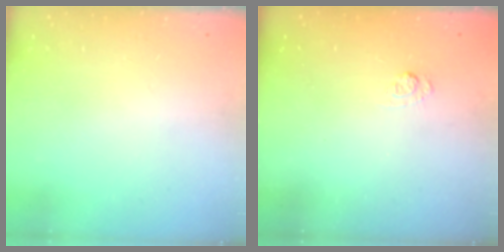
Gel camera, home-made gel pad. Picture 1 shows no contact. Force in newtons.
{"total": 2.7, "press": 2.3, "slide": 1.5}